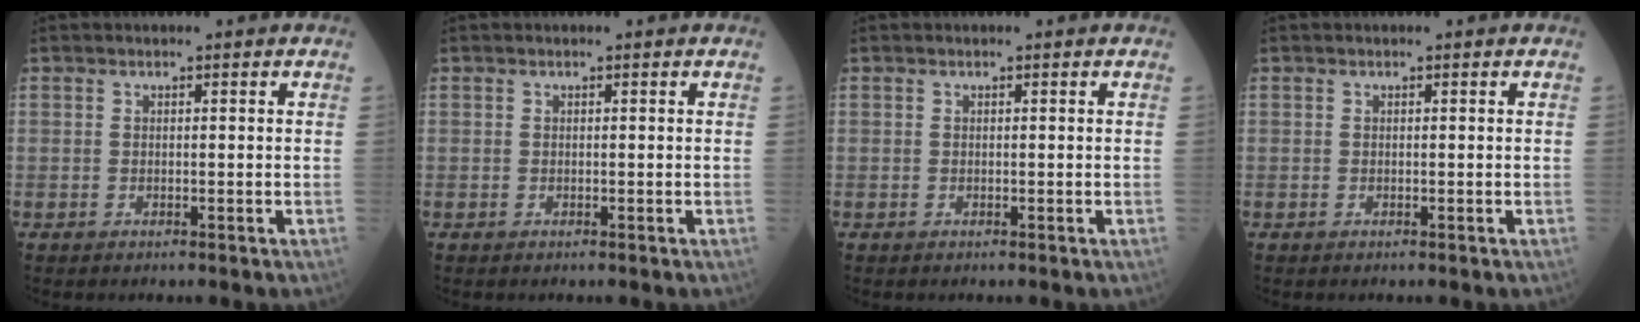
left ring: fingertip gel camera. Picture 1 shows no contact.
{"total": 0.0}
{"total": 0.0}
{"total": 0.0}